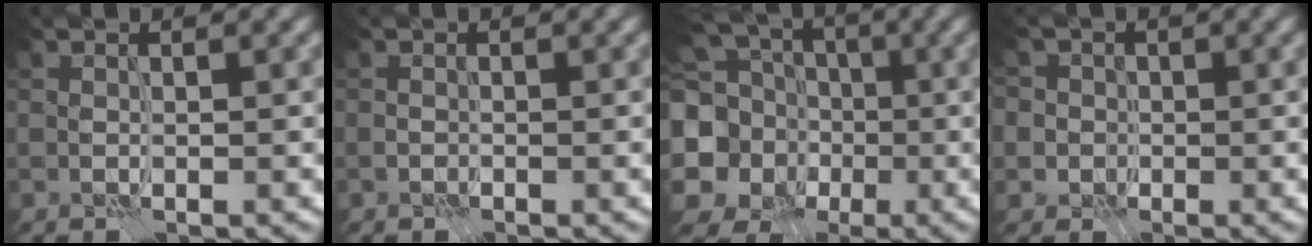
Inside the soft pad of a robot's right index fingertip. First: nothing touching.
{"total": 0.6, "force": [-0.2, 0.5, 0.0], "torque": [-0.001, -0.002, -0.003]}
{"total": 14.0, "force": [0.2, 12.7, 5.8], "torque": [-0.171, 0.011, -0.023]}
{"total": 6.4, "force": [1.7, 5.8, 2.1], "torque": [-0.038, 0.030, -0.005]}